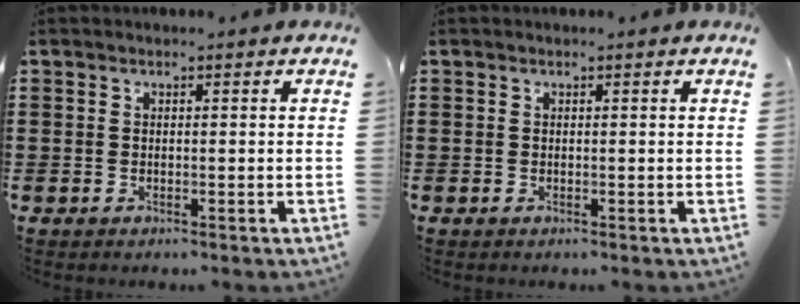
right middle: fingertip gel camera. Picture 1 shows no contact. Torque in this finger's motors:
{"motor_torque": [0.00, 0.00, 0.00, -0.01]}